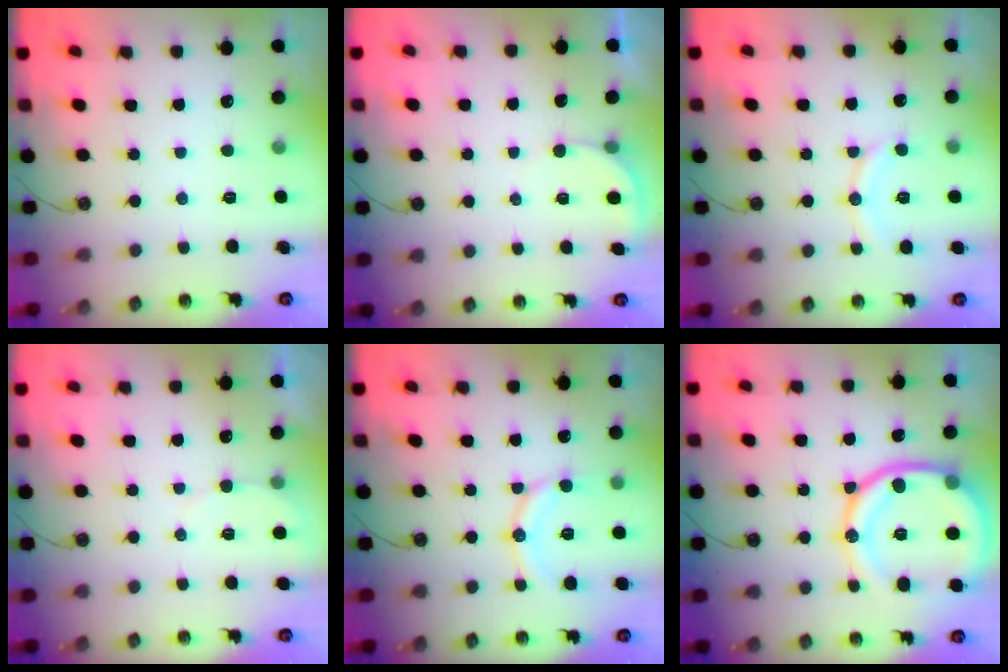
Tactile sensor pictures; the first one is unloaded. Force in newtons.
{"total": 2.9, "press": 2.9, "slide": 0.2}
{"total": 8.8, "press": 8.7, "slide": 0.8}
{"total": 2.8, "press": 2.8, "slide": 0.2}
{"total": 12.6, "press": 12.2, "slide": 3.1}
{"total": 20.6, "press": 20.4, "slide": 2.6}